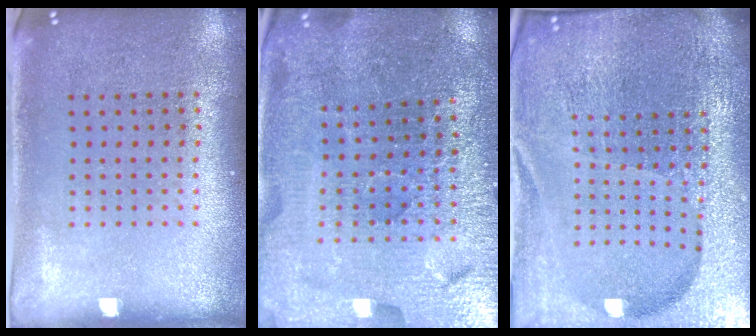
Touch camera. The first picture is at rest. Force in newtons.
{"total": 4.1, "press": 4.0, "slide": 0.9}
{"total": 6.7, "press": 5.8, "slide": 3.3}